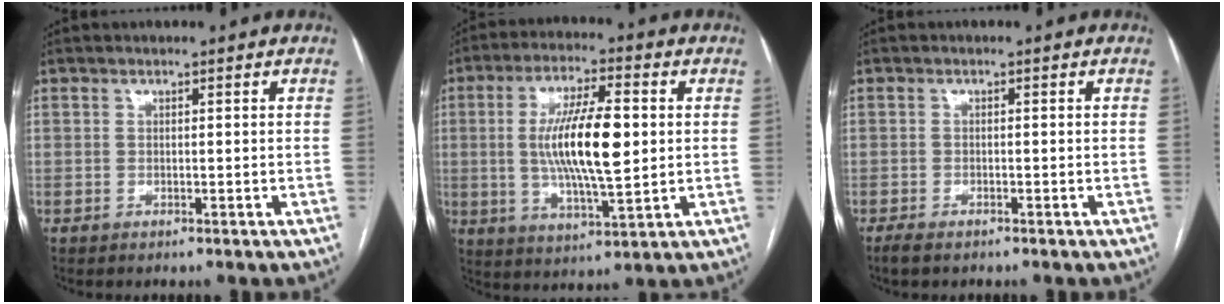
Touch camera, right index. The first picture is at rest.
{"total": 13.5, "force": [1.0, 2.7, 13.2], "torque": [-0.243, 0.004, 0.017]}
{"total": 2.2, "force": [-1.7, 0.6, 1.4], "torque": [-0.024, -0.005, -0.025]}